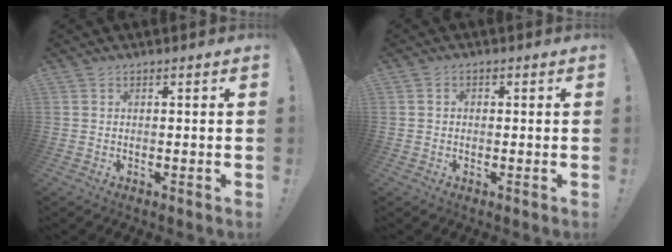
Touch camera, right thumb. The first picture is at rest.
{"total": 1.3, "force": [-0.3, 1.1, 0.7], "torque": [-0.012, 0.004, -0.006]}